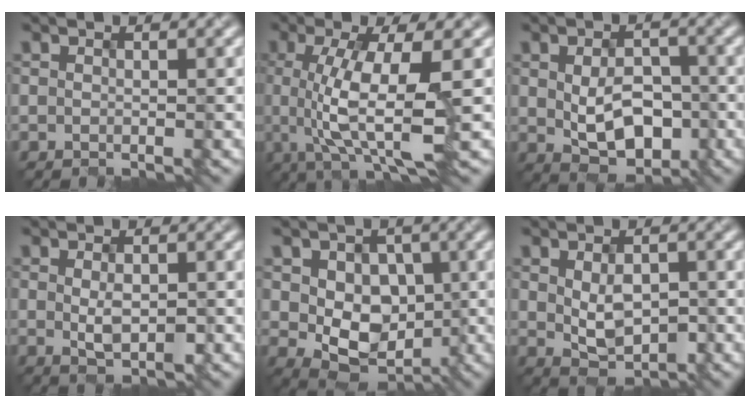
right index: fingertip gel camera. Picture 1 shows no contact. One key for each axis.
{"total": 7.1, "fx": -0.5, "fy": 1.9, "fz": 6.8, "tx": -0.130, "ty": -0.010, "tz": 0.000}
{"total": 5.6, "fx": -1.2, "fy": 3.5, "fz": 4.2, "tx": -0.079, "ty": -0.008, "tz": -0.011}
{"total": 2.2, "fx": -0.5, "fy": 0.8, "fz": 2.0, "tx": -0.042, "ty": -0.004, "tz": 0.001}
{"total": 6.5, "fx": -0.2, "fy": 5.0, "fz": 4.2, "tx": -0.069, "ty": -0.009, "tz": 0.005}
{"total": 3.4, "fx": -0.6, "fy": 2.0, "fz": 2.6, "tx": -0.051, "ty": -0.005, "tz": 0.001}